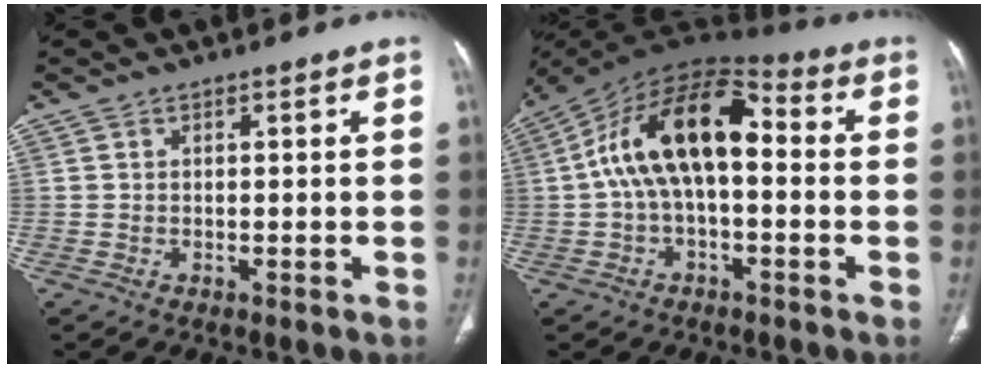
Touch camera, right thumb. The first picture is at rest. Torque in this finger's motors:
{"motor_torque": [2.51, 2.50, 1.13, 0.16, 0.29]}